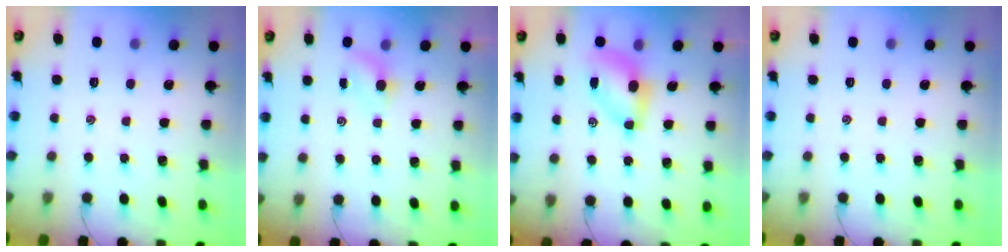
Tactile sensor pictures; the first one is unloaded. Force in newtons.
{"total": 3.5, "press": 3.3, "slide": 1.0}
{"total": 7.1, "press": 7.0, "slide": 0.9}
{"total": 0.0}